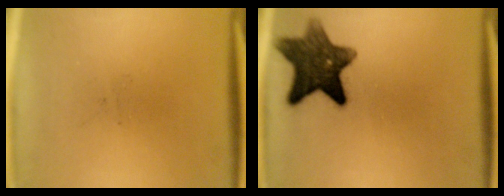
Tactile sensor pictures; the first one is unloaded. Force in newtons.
{"total": 10.7}